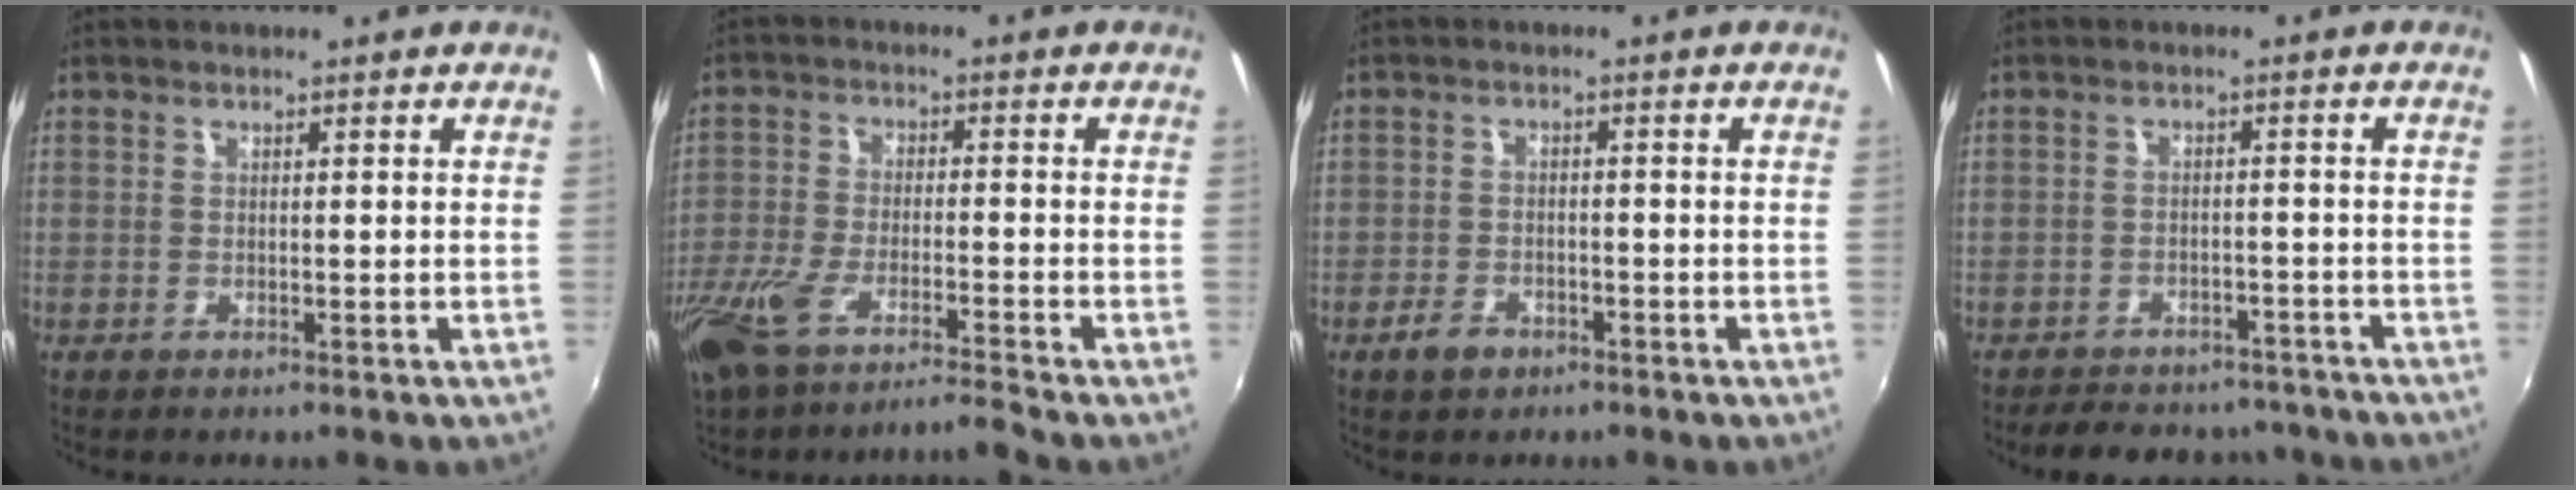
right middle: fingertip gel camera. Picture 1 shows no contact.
{"total": 10.1, "force": [-8.3, 0.7, 5.7], "torque": [-0.138, -0.027, -0.160]}
{"total": 3.9, "force": [-2.6, 2.3, 1.7], "torque": [-0.046, 0.002, -0.043]}
{"total": 13.3, "force": [-11.3, 5.5, 4.3], "torque": [-0.100, 0.012, -0.140]}